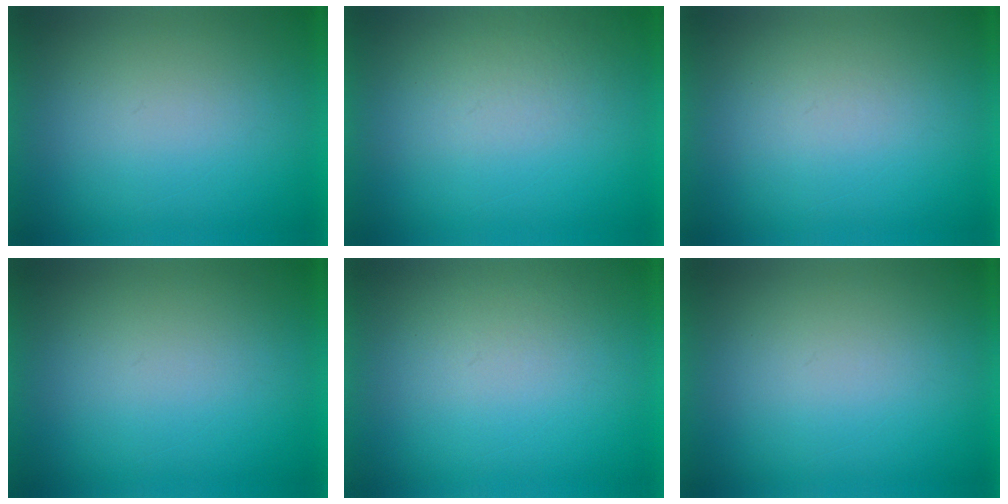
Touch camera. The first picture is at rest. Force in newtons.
{"total": 3.2}
{"total": 1.1}
{"total": 0.0}
{"total": 1.3}
{"total": 0.0}